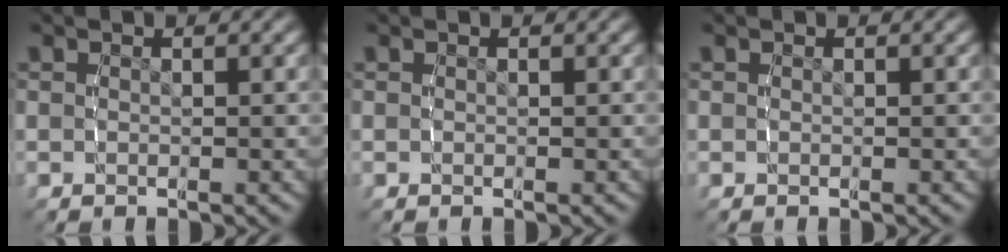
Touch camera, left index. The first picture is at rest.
{"total": 0.0}
{"total": 0.0}